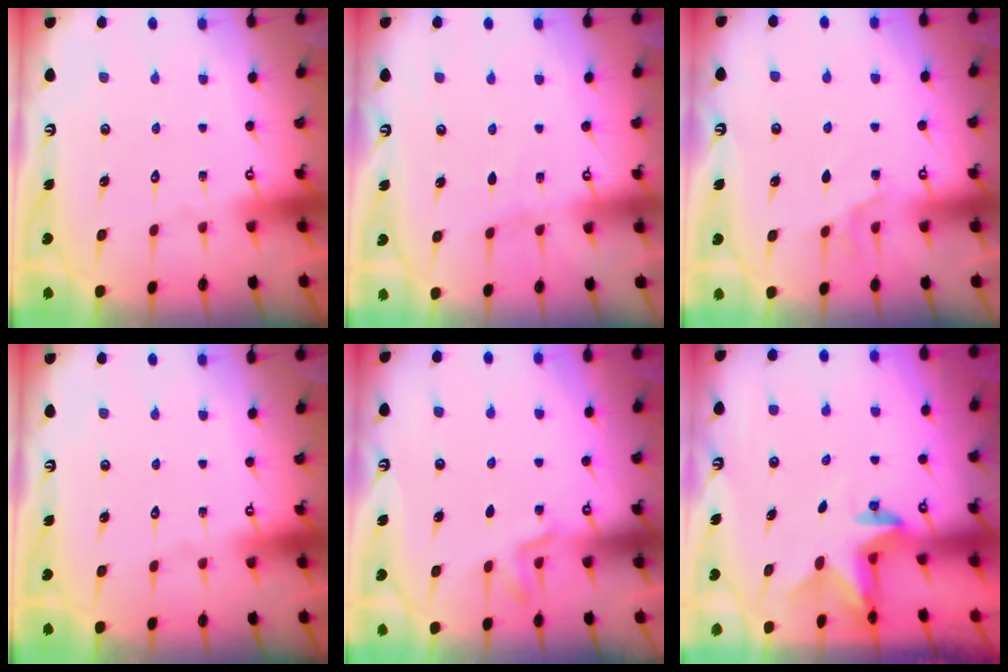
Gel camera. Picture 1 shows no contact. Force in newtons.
{"total": 2.7, "press": 2.7, "slide": 0.3}
{"total": 5.4, "press": 4.8, "slide": 2.6}
{"total": 0.0}
{"total": 1.9, "press": 1.2, "slide": 1.4}
{"total": 2.4, "press": 2.4, "slide": 0.4}